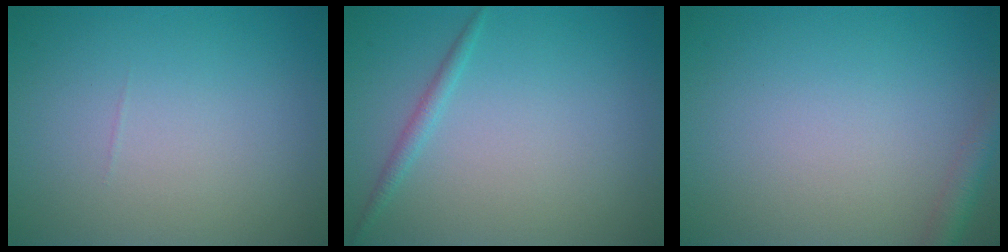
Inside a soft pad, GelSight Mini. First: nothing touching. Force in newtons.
{"total": 1.1, "press": 1.1, "slide": 0.1}
{"total": 2.0, "press": 2.0, "slide": 0.1}